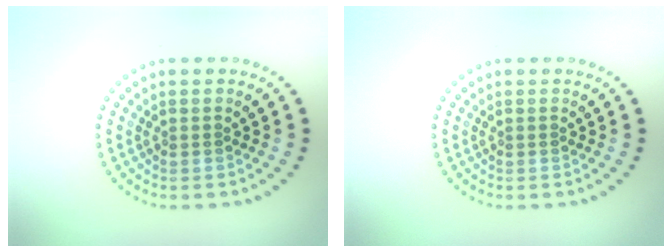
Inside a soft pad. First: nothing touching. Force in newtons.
{"total": 0.0}